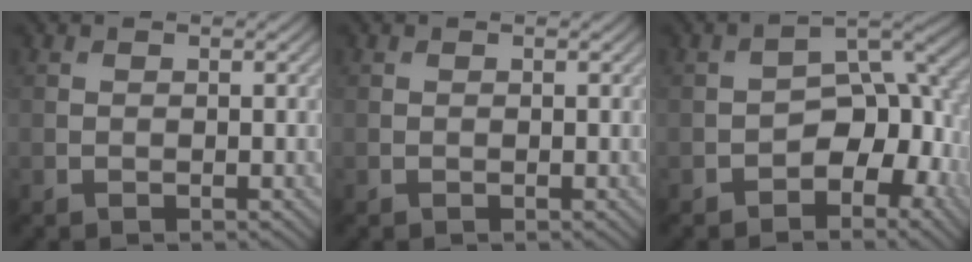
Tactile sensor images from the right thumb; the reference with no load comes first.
{"total": 0.0}
{"total": 8.3, "force": [-3.0, 5.0, 5.9], "torque": [-0.068, 0.001, -0.058]}